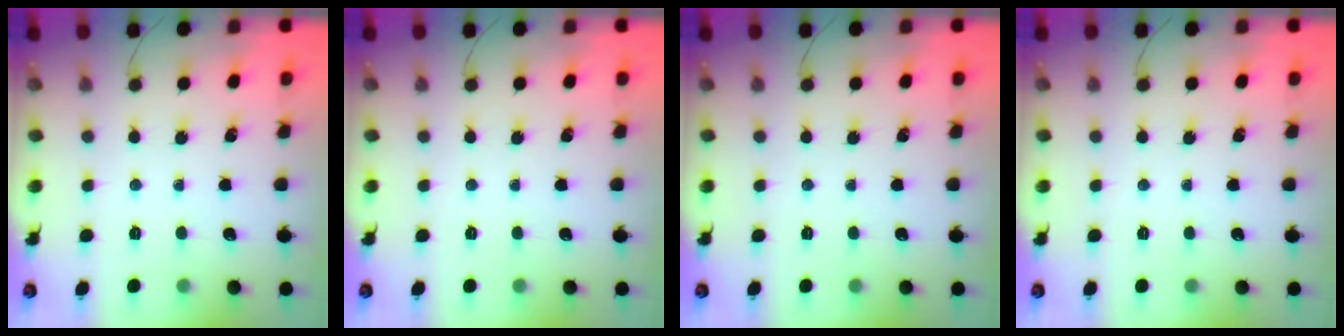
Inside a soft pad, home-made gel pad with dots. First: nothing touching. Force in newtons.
{"total": 0.0}
{"total": 0.0}
{"total": 0.0}